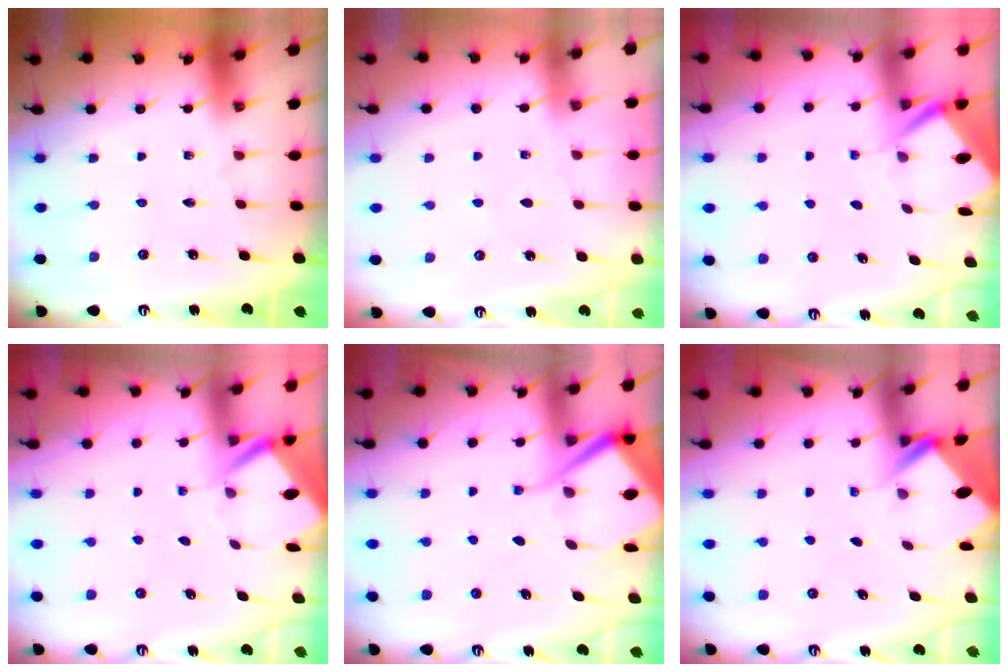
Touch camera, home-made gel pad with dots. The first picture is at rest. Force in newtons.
{"total": 3.9, "press": 3.9, "slide": 0.4}
{"total": 3.3, "press": 3.3, "slide": 0.3}
{"total": 3.2, "press": 3.2, "slide": 0.3}
{"total": 8.9, "press": 8.8, "slide": 0.8}
{"total": 3.0, "press": 2.9, "slide": 0.4}